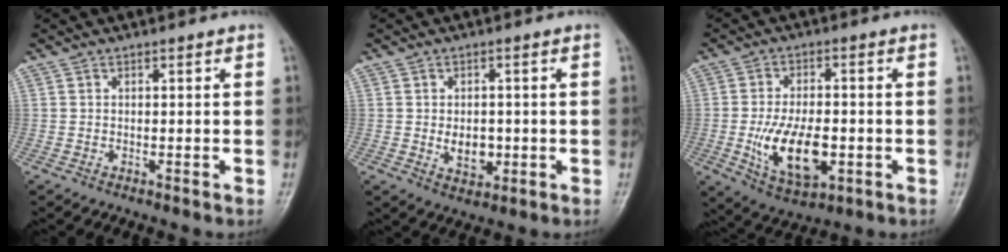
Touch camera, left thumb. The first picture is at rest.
{"total": 5.0, "force": [-0.5, 3.6, 3.5], "torque": [-0.038, -0.003, 0.000]}
{"total": 12.5, "force": [-2.6, 6.6, 10.3], "torque": [-0.175, 0.000, -0.034]}